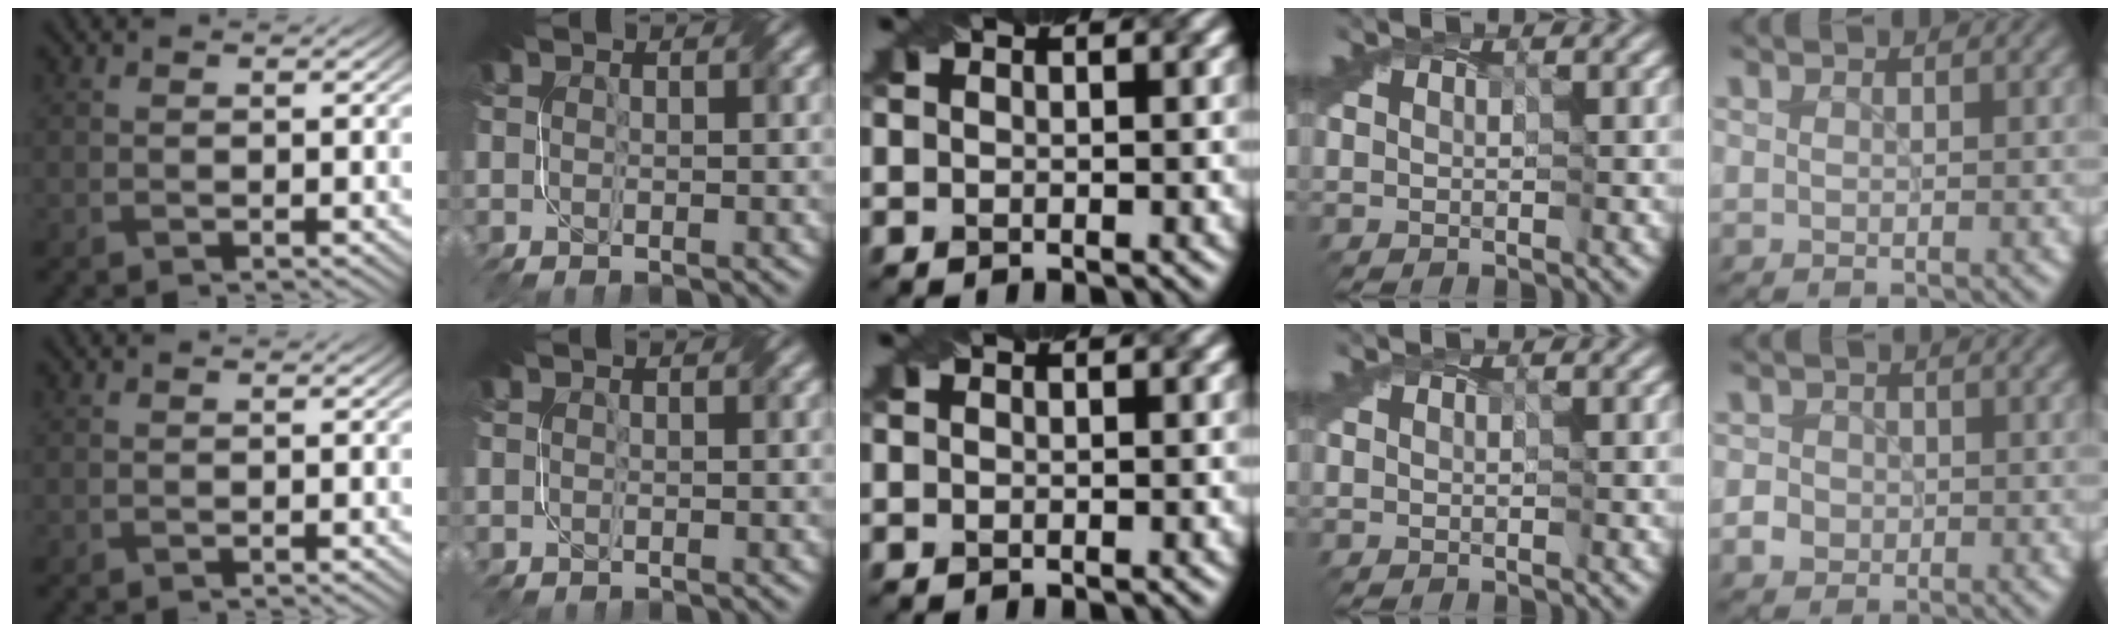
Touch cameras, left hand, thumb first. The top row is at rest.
{"index": {"total": 0.7, "force": [0.3, -0.2, -0.6], "torque": [0.007, 0.005, 0.004]}, "little": {"total": 2.1, "force": [-0.5, 2.0, 0.7], "torque": [0.002, -0.001, -0.011]}}